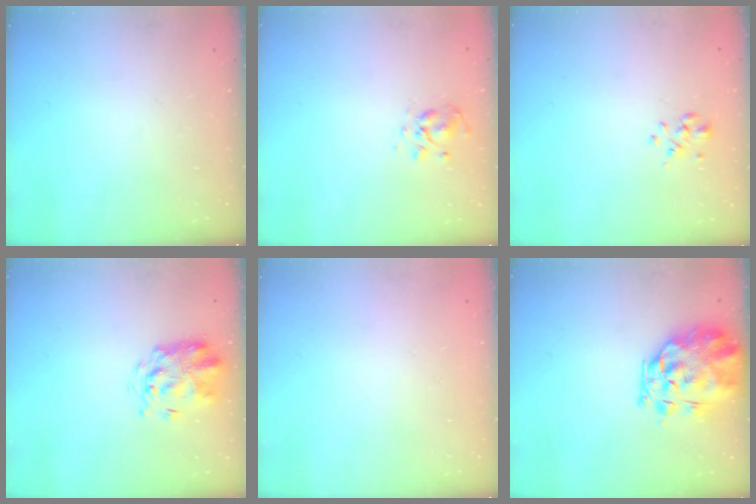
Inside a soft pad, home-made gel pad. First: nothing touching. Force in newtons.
{"total": 4.2, "press": 4.0, "slide": 1.2}
{"total": 1.3, "press": 1.1, "slide": 0.6}
{"total": 3.2, "press": 3.1, "slide": 0.9}
{"total": 1.8, "press": 1.8, "slide": 0.2}
{"total": 3.5, "press": 3.2, "slide": 1.5}